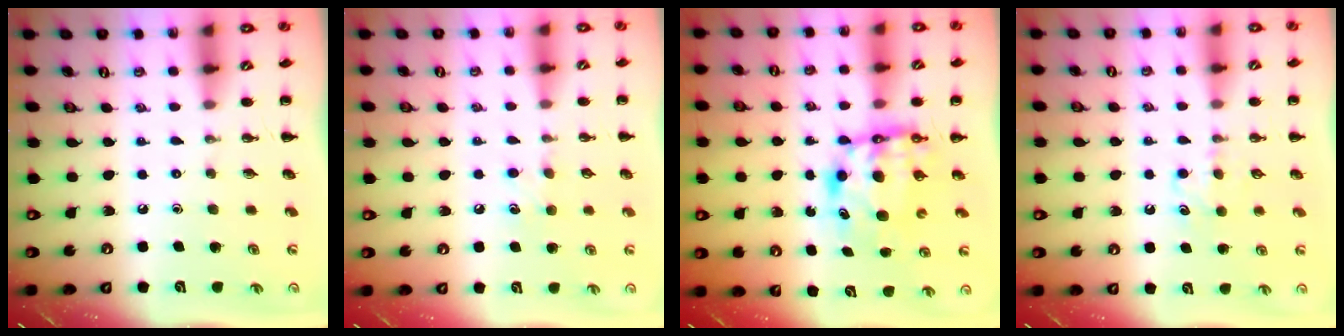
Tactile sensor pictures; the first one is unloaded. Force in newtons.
{"total": 5.6, "press": 5.4, "slide": 1.5}
{"total": 6.5, "press": 6.2, "slide": 1.9}
{"total": 5.6, "press": 5.4, "slide": 1.6}